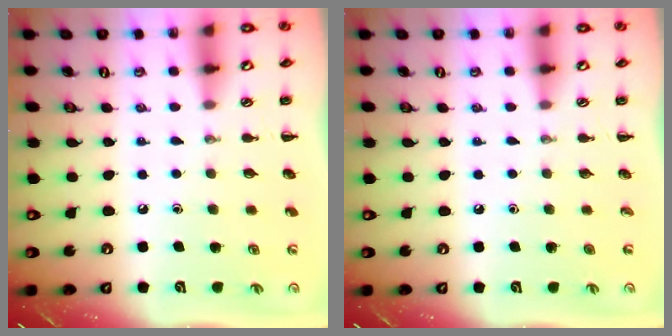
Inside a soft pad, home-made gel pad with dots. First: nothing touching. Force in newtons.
{"total": 0.0}